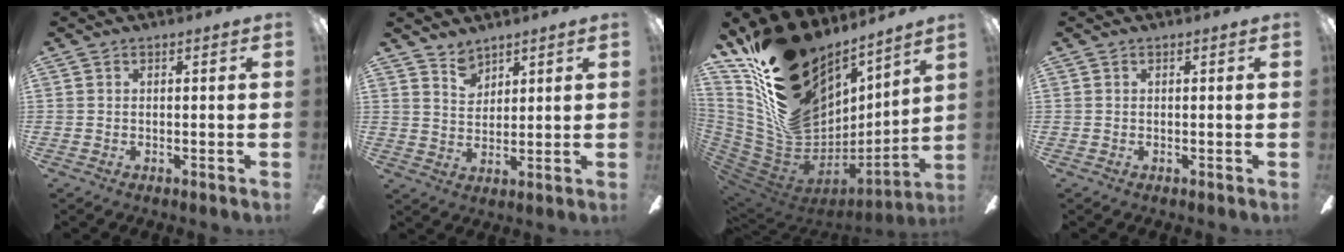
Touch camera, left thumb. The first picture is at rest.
{"total": 5.0, "force": [4.2, 2.5, 0.9], "torque": [-0.012, -0.020, 0.078]}
{"total": 23.7, "force": [14.5, 14.6, 11.8], "torque": [-0.201, -0.120, 0.296]}
{"total": 0.0}